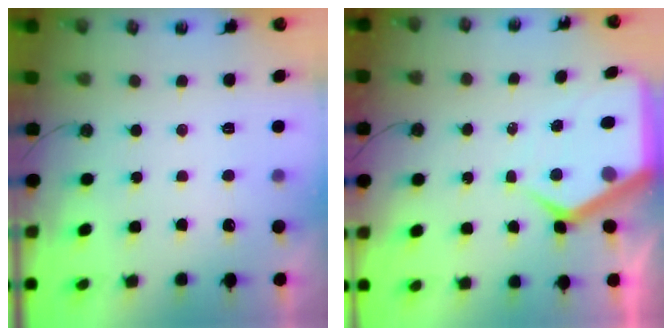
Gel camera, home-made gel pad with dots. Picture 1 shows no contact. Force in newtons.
{"total": 8.9, "press": 8.8, "slide": 0.8}